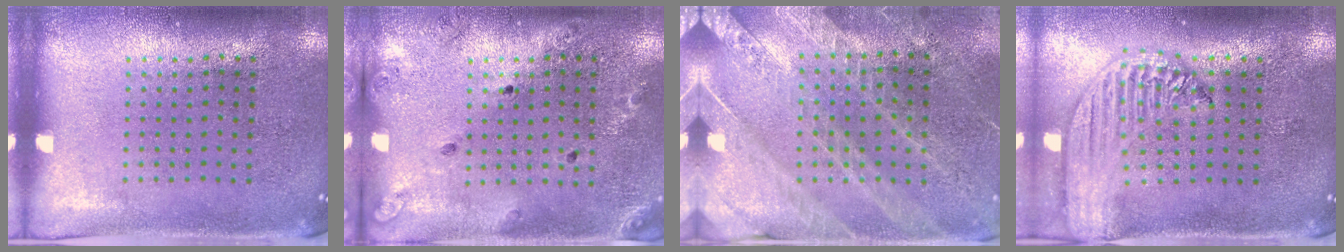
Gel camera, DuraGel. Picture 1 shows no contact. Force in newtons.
{"total": 1.3, "press": 1.3, "slide": 0.3}
{"total": 2.7, "press": 2.7, "slide": 0.5}
{"total": 2.6, "press": 2.2, "slide": 1.4}